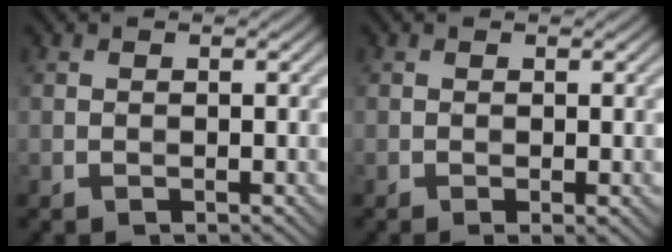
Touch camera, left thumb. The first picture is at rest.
{"total": 1.1, "force": [-0.2, 0.1, 1.0], "torque": [-0.023, -0.002, -0.003]}